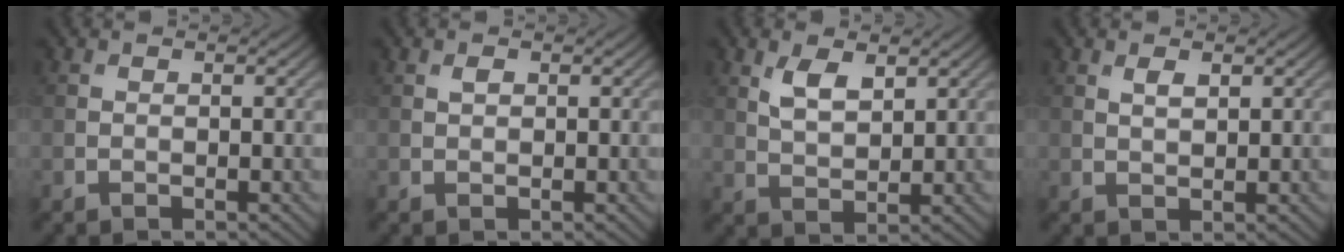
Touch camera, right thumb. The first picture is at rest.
{"total": 0.7, "force": [0.3, 0.4, 0.5], "torque": [-0.012, 0.000, 0.007]}
{"total": 4.1, "force": [2.1, 1.8, 3.0], "torque": [-0.068, -0.004, 0.045]}
{"total": 1.7, "force": [0.9, 0.6, 1.3], "torque": [-0.027, -0.003, 0.019]}